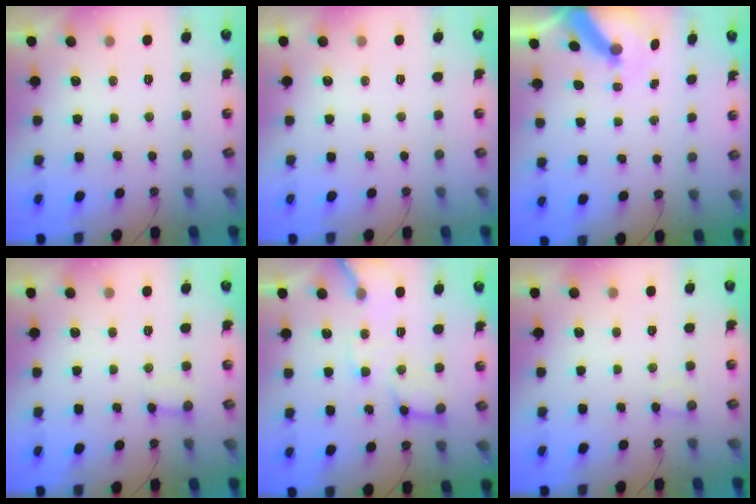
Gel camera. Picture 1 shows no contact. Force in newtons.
{"total": 0.0}
{"total": 7.4, "press": 7.4, "slide": 0.9}
{"total": 3.8, "press": 3.8, "slide": 0.3}
{"total": 11.8, "press": 11.7, "slide": 1.7}
{"total": 3.9, "press": 3.9, "slide": 0.6}